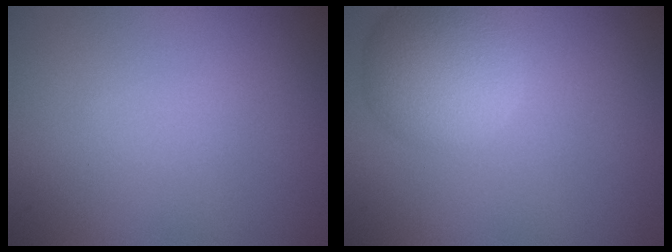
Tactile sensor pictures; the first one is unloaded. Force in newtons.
{"total": 5.4, "press": 5.4, "slide": 0.4}